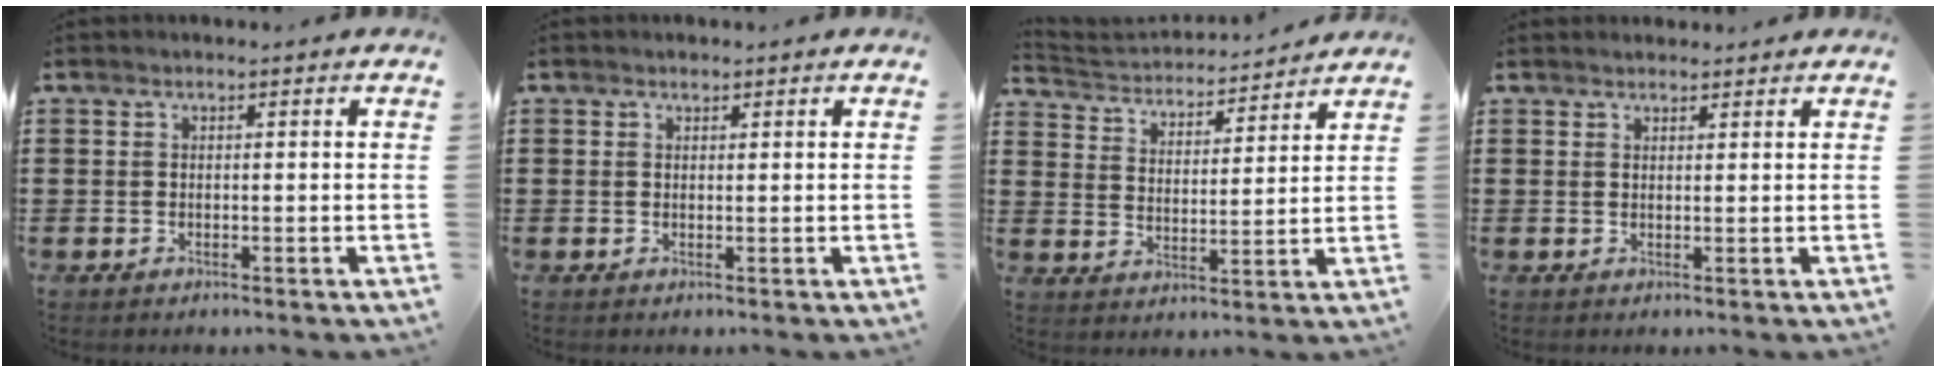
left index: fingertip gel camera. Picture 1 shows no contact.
{"total": 0.7, "force": [0.6, 0.4, 0.1], "torque": [0.004, -0.001, 0.010]}
{"total": 3.5, "force": [3.4, 0.5, 0.1], "torque": [-0.024, -0.029, 0.053]}
{"total": 1.5, "force": [1.4, 0.4, -0.1], "torque": [-0.001, 0.001, 0.029]}